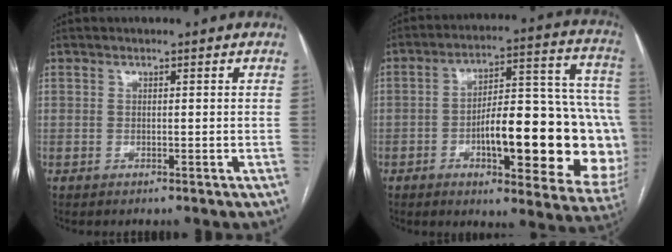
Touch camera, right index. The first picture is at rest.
{"total": 25.1, "force": [-5.1, 6.8, 23.6], "torque": [-0.242, 0.031, -0.053]}